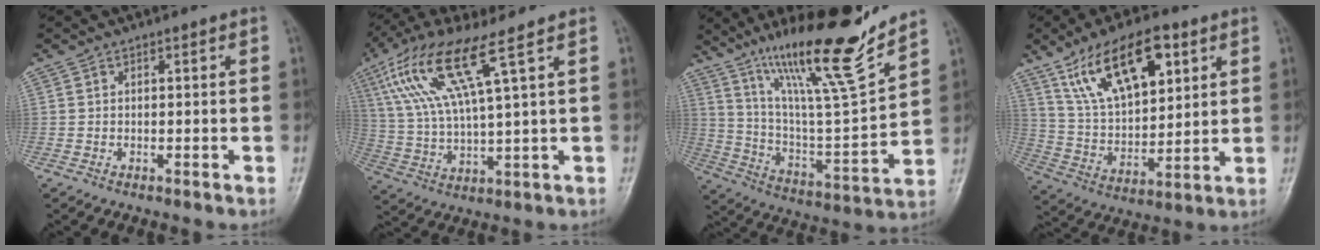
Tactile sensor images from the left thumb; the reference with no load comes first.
{"total": 13.9, "force": [6.6, 2.1, 12.0], "torque": [-0.272, -0.009, 0.132]}
{"total": 21.5, "force": [15.7, 2.3, 14.6], "torque": [-0.214, -0.084, 0.275]}
{"total": 17.5, "force": [9.0, 8.3, 12.5], "torque": [-0.180, -0.027, 0.170]}